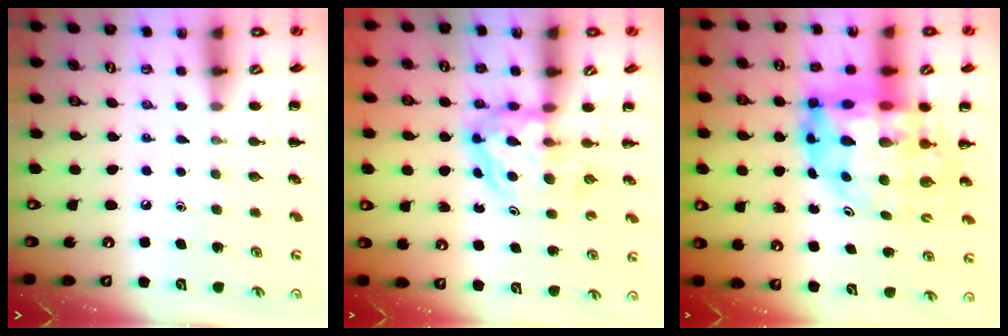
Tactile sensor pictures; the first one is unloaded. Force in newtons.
{"total": 4.7, "press": 4.6, "slide": 1.1}
{"total": 15.7, "press": 15.2, "slide": 4.3}